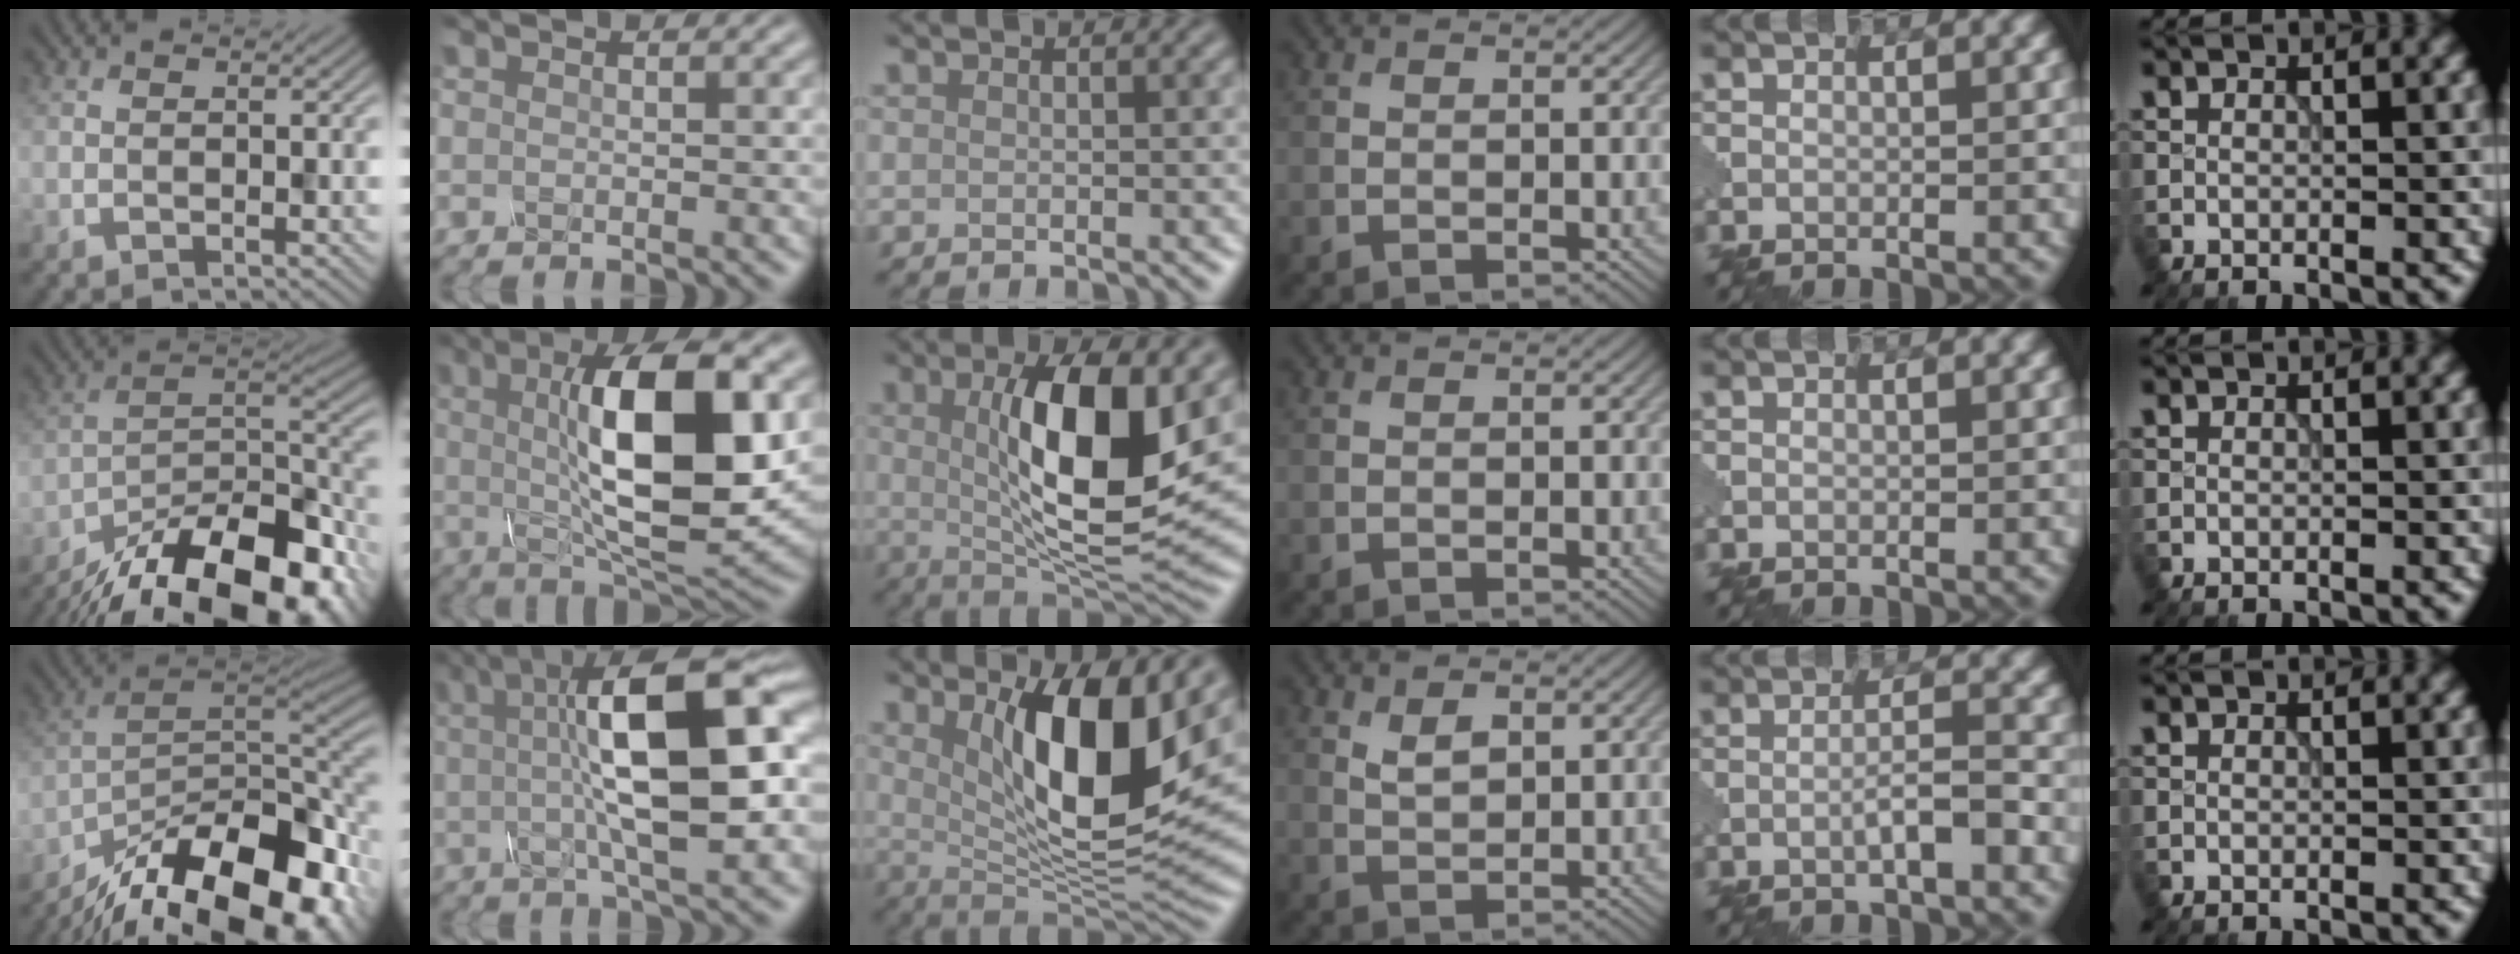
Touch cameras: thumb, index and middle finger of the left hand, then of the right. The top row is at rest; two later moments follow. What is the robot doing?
{"motion": "assemble", "object": "glue stick"}